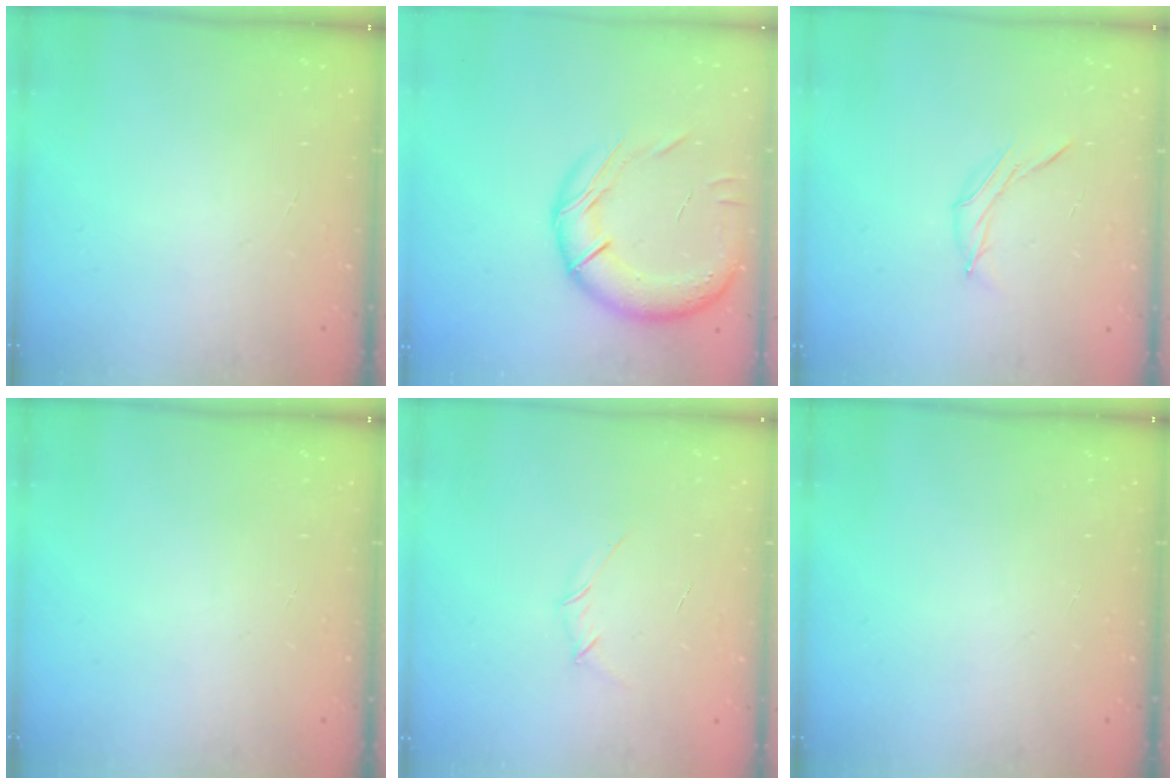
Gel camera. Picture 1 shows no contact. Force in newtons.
{"total": 18.2, "press": 17.9, "slide": 3.6}
{"total": 6.6, "press": 6.4, "slide": 1.7}
{"total": 0.0}
{"total": 3.1, "press": 3.0, "slide": 1.0}
{"total": 0.0}